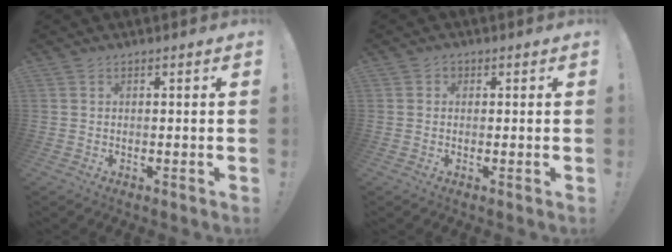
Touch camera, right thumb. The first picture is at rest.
{"total": 1.3, "force": [-0.1, 1.2, 0.5], "torque": [0.000, 0.001, -0.004]}